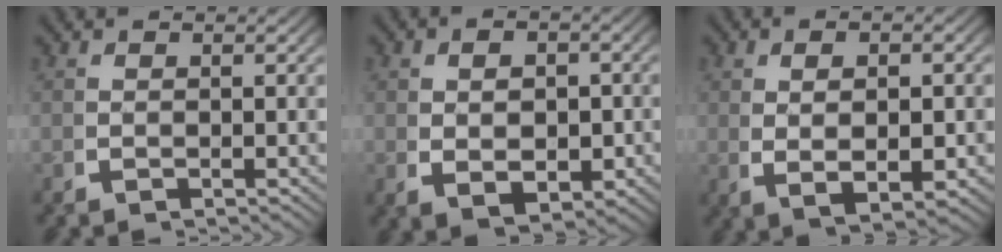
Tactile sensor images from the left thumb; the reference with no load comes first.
{"total": 5.0, "force": [-0.4, 3.5, 3.6], "torque": [-0.065, -0.024, 0.009]}
{"total": 4.8, "force": [0.0, 2.4, 4.1], "torque": [-0.083, -0.014, 0.015]}